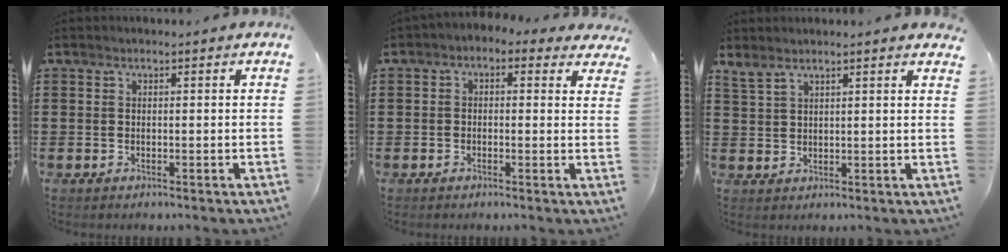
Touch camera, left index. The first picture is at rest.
{"total": 1.3, "force": [-0.5, 1.0, 0.8], "torque": [-0.019, 0.010, -0.013]}
{"total": 2.9, "force": [2.6, 0.7, 1.2], "torque": [-0.029, -0.003, 0.049]}